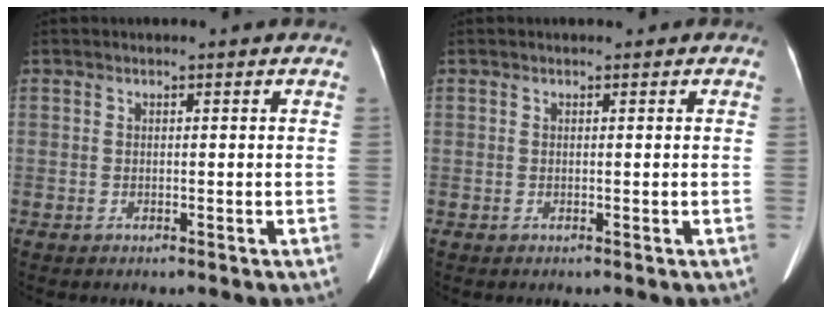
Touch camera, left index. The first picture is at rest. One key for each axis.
{"total": 0.0}